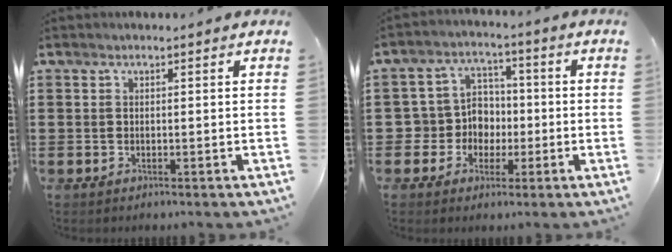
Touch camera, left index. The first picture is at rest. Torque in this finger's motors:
{"motor_torque": [0.34, 0.24, 0.18, 0.02]}